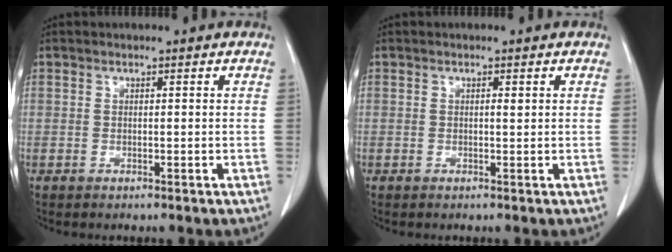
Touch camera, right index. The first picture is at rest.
{"total": 0.5, "force": [0.2, 0.1, 0.5], "torque": [-0.010, -0.001, 0.002]}